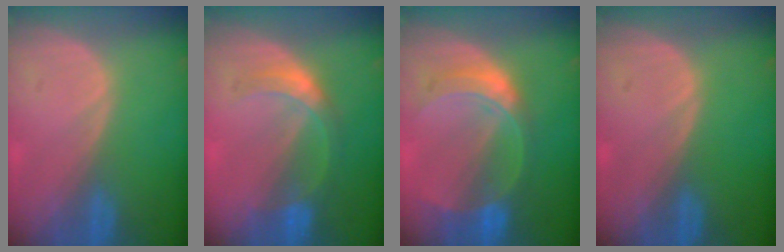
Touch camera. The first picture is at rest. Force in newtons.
{"total": 5.6, "press": 5.2, "slide": 2.1}
{"total": 7.7, "press": 6.7, "slide": 3.8}
{"total": 0.0}